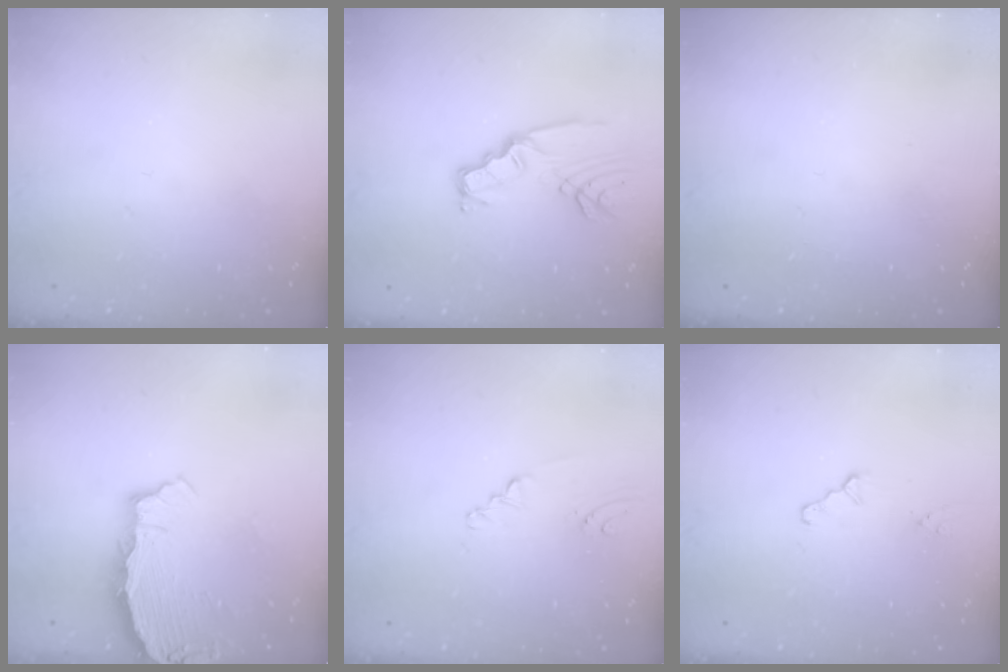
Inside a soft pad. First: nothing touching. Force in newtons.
{"total": 8.6, "press": 8.5, "slide": 0.5}
{"total": 0.0}
{"total": 5.4, "press": 5.4, "slide": 0.4}
{"total": 2.0, "press": 1.6, "slide": 1.2}
{"total": 1.0, "press": 1.0, "slide": 0.3}